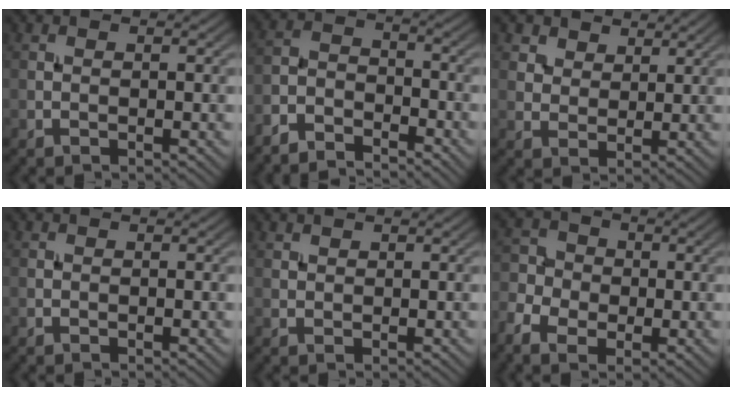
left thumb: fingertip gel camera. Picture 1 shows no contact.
{"total": 5.4, "force": [-4.9, 1.7, 1.5], "torque": [-0.028, -0.002, -0.110]}
{"total": 4.7, "force": [3.2, 3.0, 1.7], "torque": [-0.051, -0.015, 0.073]}
{"total": 0.0}
{"total": 0.9, "force": [0.8, 0.4, 0.2], "torque": [-0.006, 0.001, 0.018]}
{"total": 6.2, "force": [-2.1, 4.7, 3.4], "torque": [-0.077, -0.009, -0.046]}